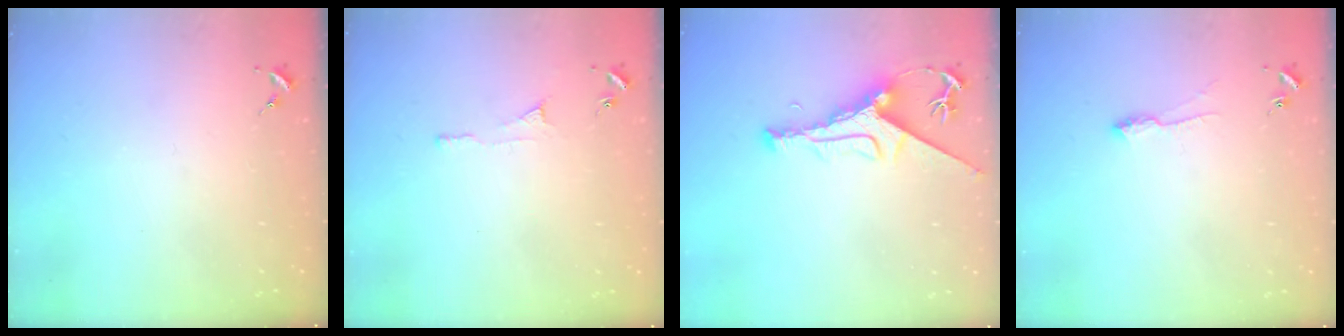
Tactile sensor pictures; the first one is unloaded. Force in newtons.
{"total": 3.9, "press": 3.9, "slide": 0.4}
{"total": 9.6, "press": 9.5, "slide": 1.4}
{"total": 5.7, "press": 5.7, "slide": 0.8}